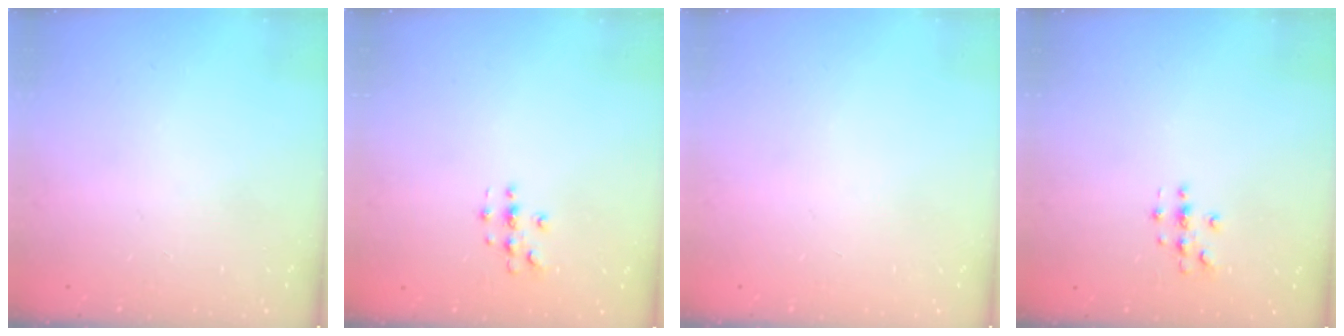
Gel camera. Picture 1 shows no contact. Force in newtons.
{"total": 2.8, "press": 2.8, "slide": 0.2}
{"total": 0.0}
{"total": 2.7, "press": 2.7, "slide": 0.3}